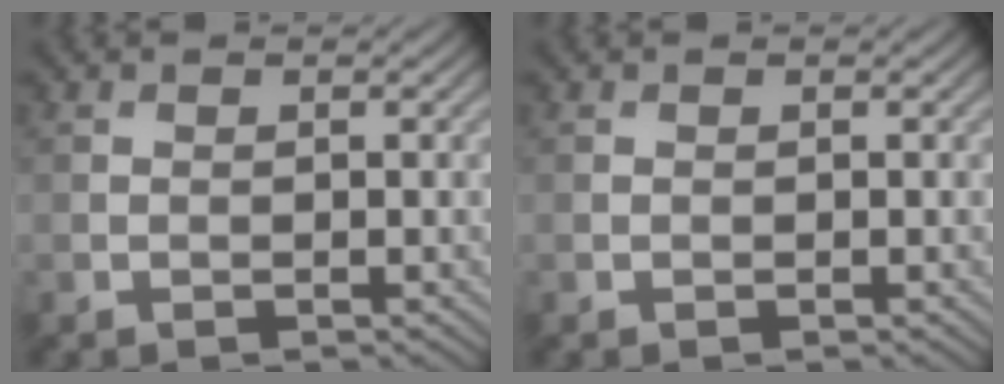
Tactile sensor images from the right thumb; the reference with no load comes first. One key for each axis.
{"total": 0.0}